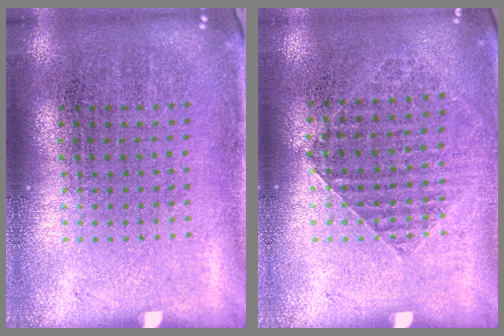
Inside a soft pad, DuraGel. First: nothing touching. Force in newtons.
{"total": 0.9, "press": 0.9, "slide": 0.1}